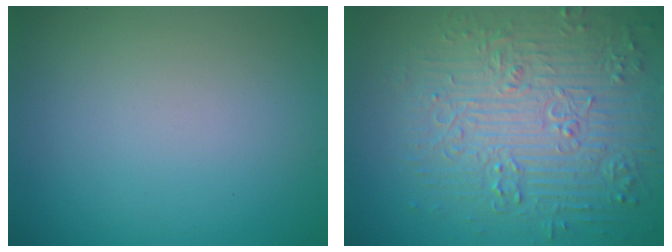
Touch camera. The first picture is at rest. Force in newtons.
{"total": 8.3, "press": 6.5, "slide": 5.3}